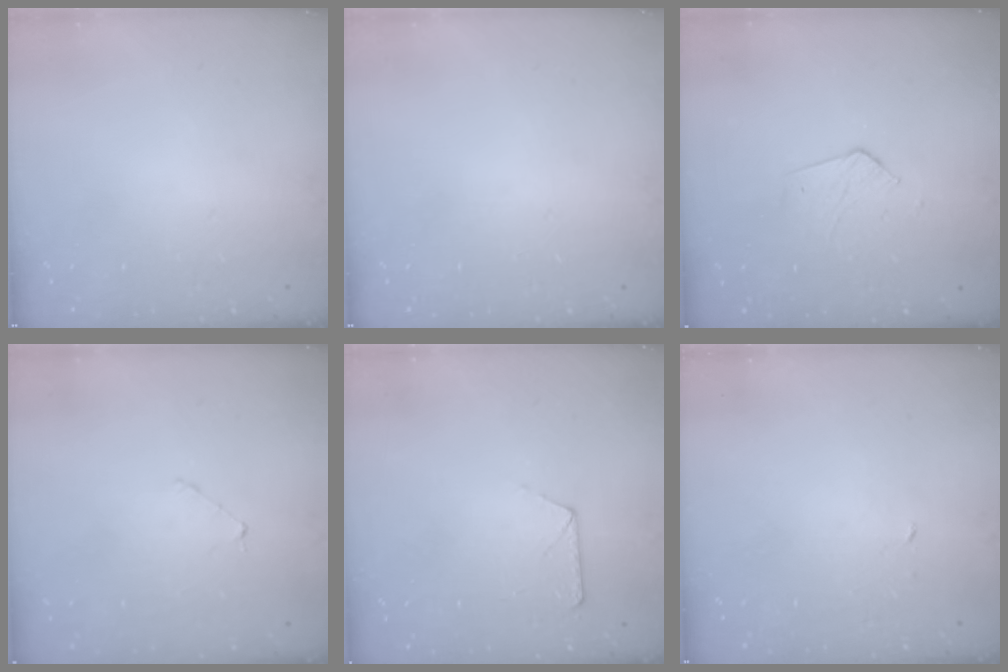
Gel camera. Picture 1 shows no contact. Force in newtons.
{"total": 0.0}
{"total": 2.7, "press": 2.7, "slide": 0.2}
{"total": 3.0, "press": 3.0, "slide": 0.3}
{"total": 6.5, "press": 6.5, "slide": 0.7}
{"total": 1.8, "press": 1.8, "slide": 0.1}